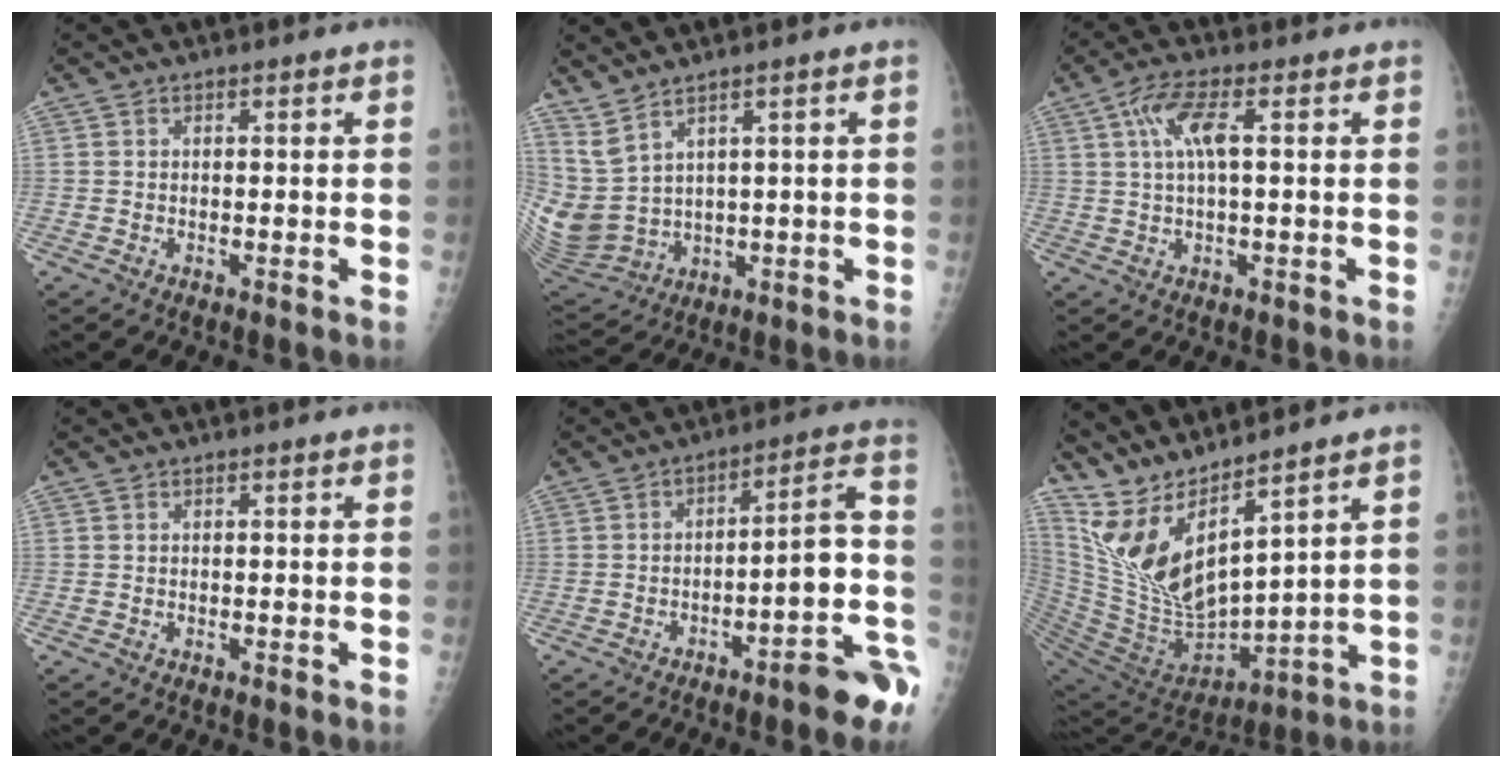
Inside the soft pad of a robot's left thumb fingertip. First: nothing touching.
{"total": 9.6, "force": [4.9, 5.4, 6.3], "torque": [-0.133, -0.027, 0.135]}
{"total": 6.3, "force": [1.7, 1.7, 5.9], "torque": [-0.135, 0.015, 0.033]}
{"total": 0.0}
{"total": 13.6, "force": [-6.5, 2.4, 11.8], "torque": [-0.137, 0.061, -0.093]}
{"total": 15.7, "force": [11.8, 2.5, 10.0], "torque": [-0.184, -0.078, 0.256]}